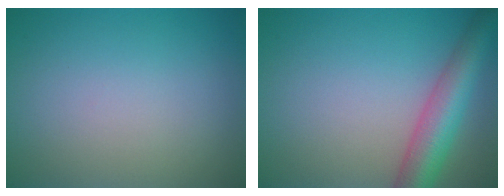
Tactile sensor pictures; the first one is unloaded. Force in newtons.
{"total": 6.0, "press": 6.0, "slide": 0.2}